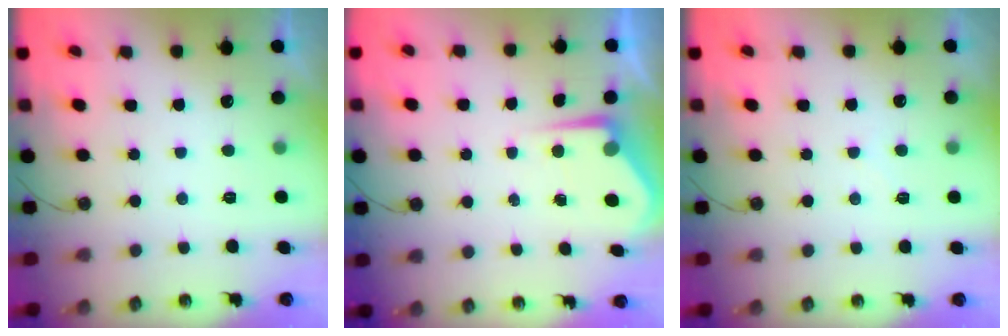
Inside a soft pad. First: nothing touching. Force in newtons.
{"total": 4.9, "press": 4.9, "slide": 0.2}
{"total": 3.4, "press": 3.4, "slide": 0.5}